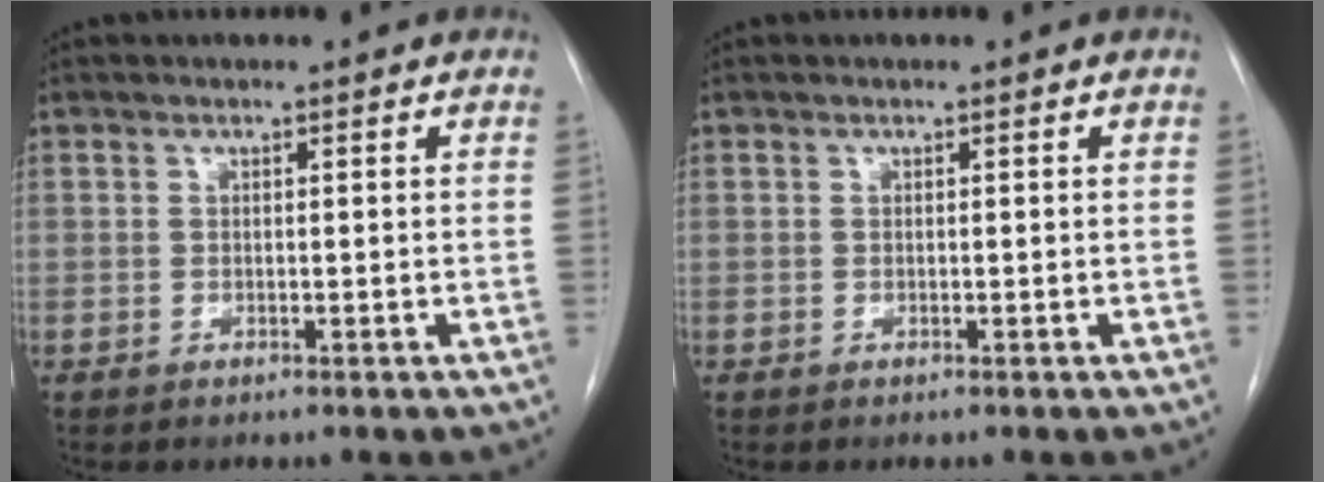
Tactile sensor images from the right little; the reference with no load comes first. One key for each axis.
{"total": 0.0}